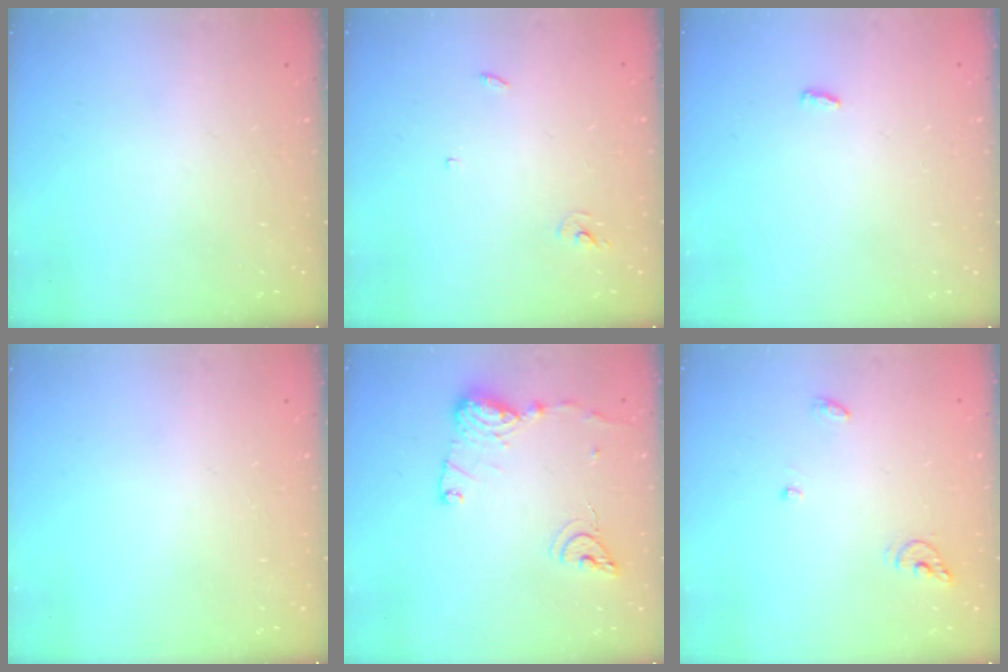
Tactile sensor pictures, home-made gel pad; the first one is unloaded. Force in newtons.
{"total": 2.4, "press": 2.4, "slide": 0.1}
{"total": 2.9, "press": 2.6, "slide": 1.3}
{"total": 0.0}
{"total": 12.7, "press": 12.6, "slide": 1.4}
{"total": 5.7, "press": 5.7, "slide": 0.5}